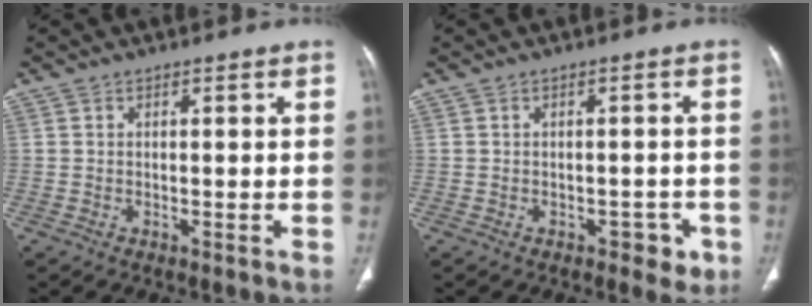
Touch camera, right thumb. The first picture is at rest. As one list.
[{"total": 3.7, "force": [-1.8, 2.3, 2.3], "torque": [-0.009, 0.010, -0.020]}]